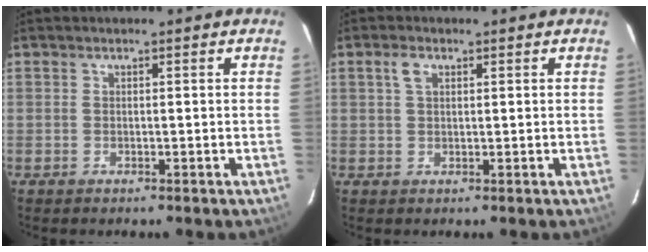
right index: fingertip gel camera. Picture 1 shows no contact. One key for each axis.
{"total": 2.3, "fx": 1.0, "fy": 1.2, "fz": 1.6, "tx": -0.033, "ty": 0.007, "tz": 0.019}